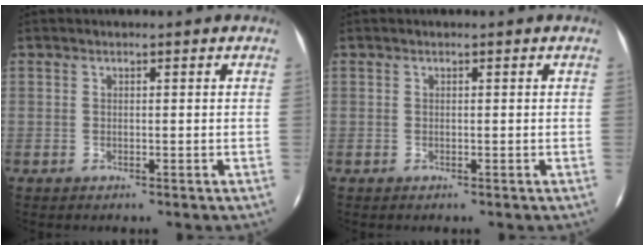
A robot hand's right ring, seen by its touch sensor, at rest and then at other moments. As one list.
[{"total": 0.0}]